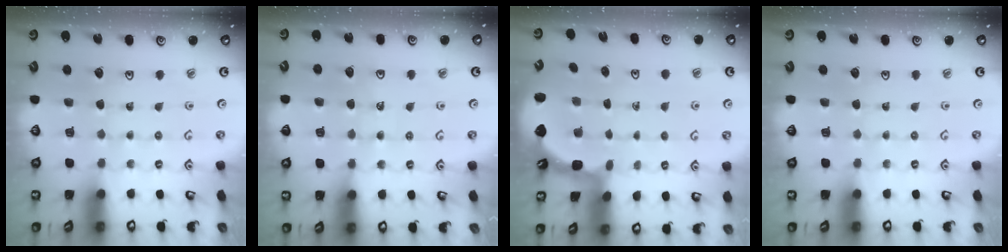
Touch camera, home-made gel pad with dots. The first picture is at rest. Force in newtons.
{"total": 6.0, "press": 5.6, "slide": 2.3}
{"total": 2.0, "press": 2.0, "slide": 0.2}
{"total": 0.0}